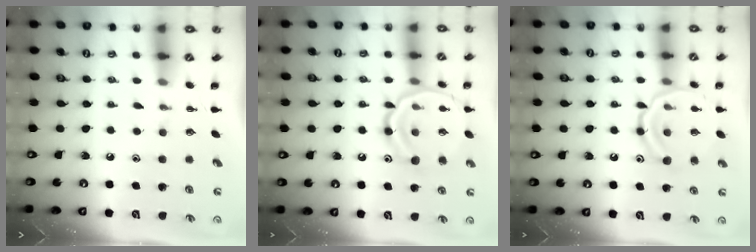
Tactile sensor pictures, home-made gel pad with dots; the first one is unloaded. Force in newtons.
{"total": 15.3, "press": 15.2, "slide": 1.6}
{"total": 13.5, "press": 13.5, "slide": 1.3}